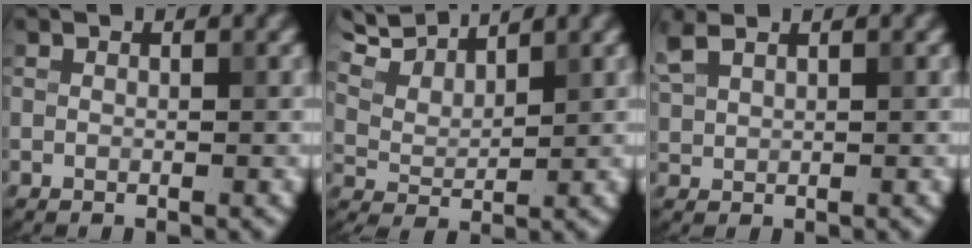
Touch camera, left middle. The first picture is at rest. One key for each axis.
{"total": 6.4, "fx": 5.6, "fy": 1.5, "fz": 2.7, "tx": -0.068, "ty": 0.020, "tz": 0.083}
{"total": 2.3, "fx": 1.7, "fy": 0.9, "fz": 1.3, "tx": -0.037, "ty": 0.009, "tz": 0.039}